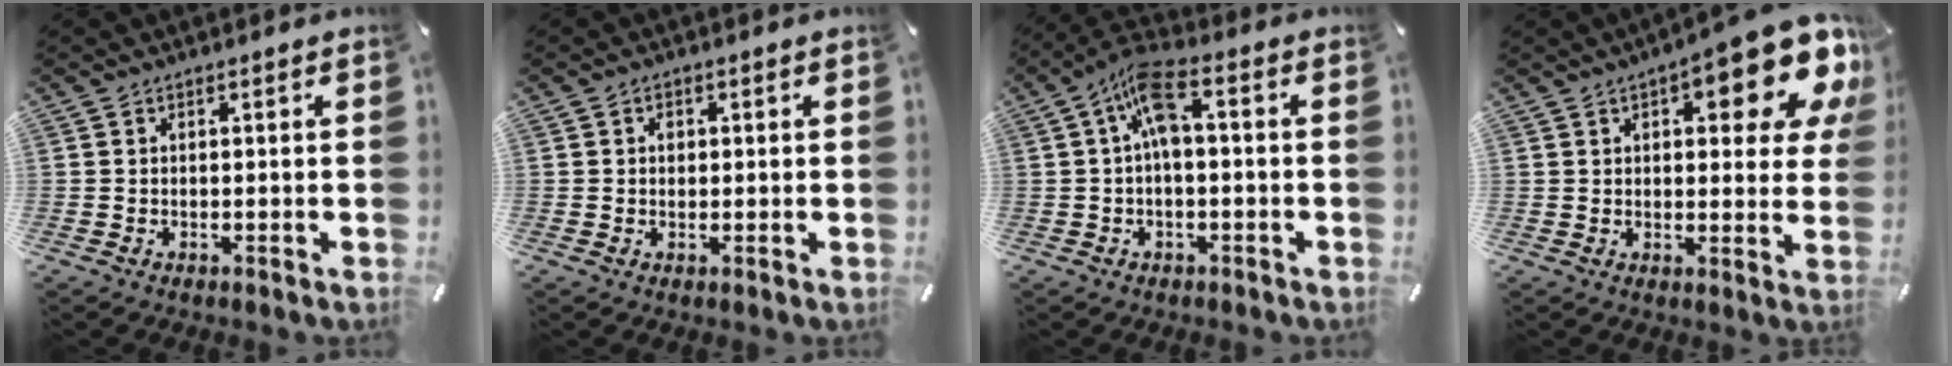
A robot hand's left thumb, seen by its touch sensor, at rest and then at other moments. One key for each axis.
{"total": 1.3, "fx": 0.2, "fy": 1.2, "fz": 0.6, "tx": 0.003, "ty": 0.000, "tz": -0.001}
{"total": 8.5, "fx": 0.9, "fy": 3.6, "fz": 7.7, "tx": -0.155, "ty": 0.003, "tz": 0.015}
{"total": 17.0, "fx": 8.6, "fy": 6.1, "fz": 13.3, "tx": -0.168, "ty": -0.053, "tz": 0.137}